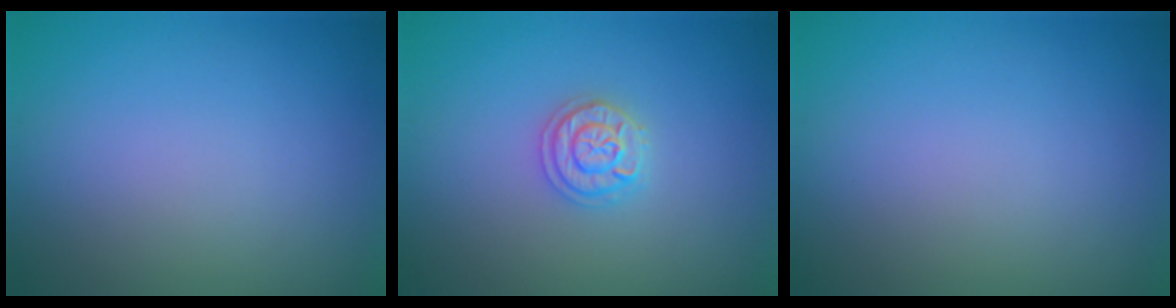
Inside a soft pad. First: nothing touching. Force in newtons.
{"total": 2.0, "press": 2.0, "slide": 0.3}
{"total": 0.0}